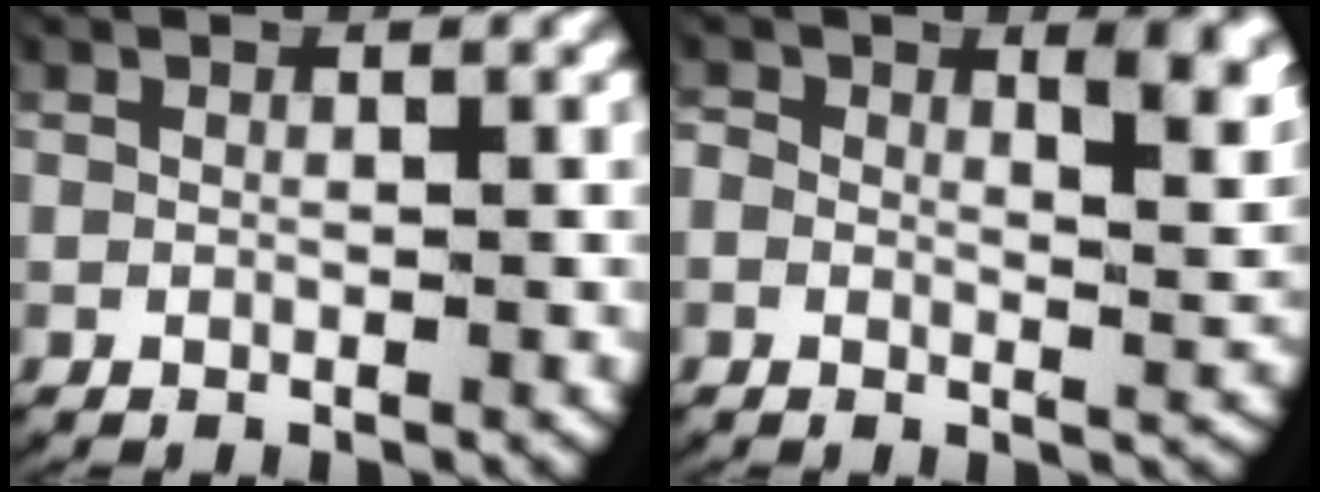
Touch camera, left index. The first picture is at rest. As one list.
[{"total": 4.2, "force": [1.8, 1.8, 3.4], "torque": [-0.052, -0.009, 0.026]}]